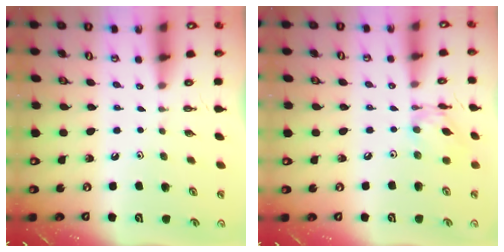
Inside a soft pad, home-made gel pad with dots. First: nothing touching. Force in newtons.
{"total": 10.5, "press": 10.4, "slide": 0.8}